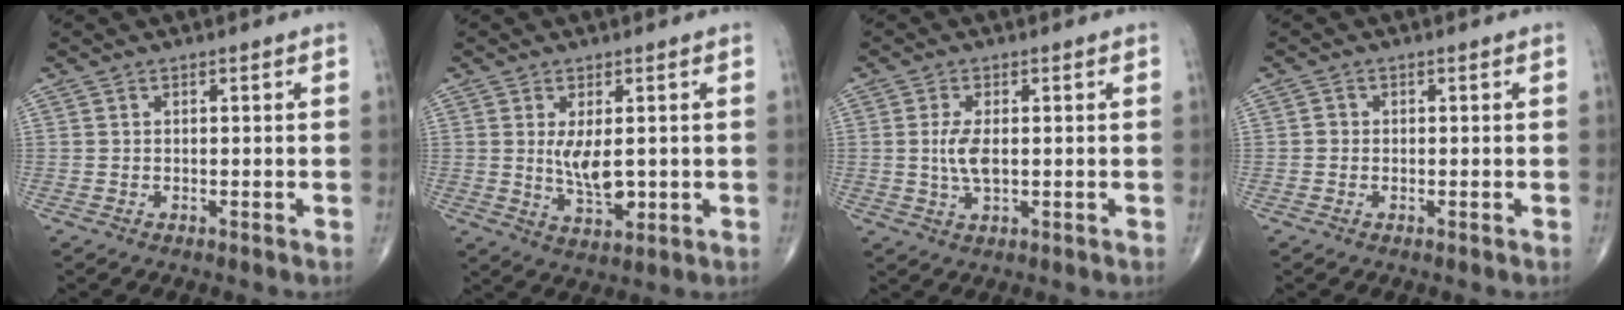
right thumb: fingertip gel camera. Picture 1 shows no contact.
{"total": 6.4, "force": [0.5, 3.0, 5.7], "torque": [-0.094, -0.017, 0.016]}
{"total": 4.6, "force": [0.1, 2.0, 4.2], "torque": [-0.088, -0.005, 0.004]}
{"total": 0.9, "force": [-0.2, 0.9, 0.3], "torque": [0.001, 0.003, -0.006]}